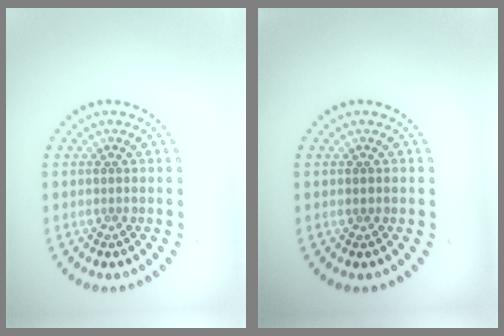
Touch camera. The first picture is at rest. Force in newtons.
{"total": 0.7, "press": 0.7, "slide": 0.0}